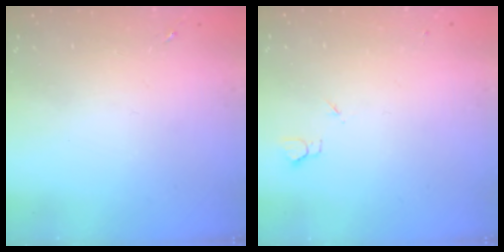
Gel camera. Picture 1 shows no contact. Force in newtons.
{"total": 2.7, "press": 2.6, "slide": 0.3}